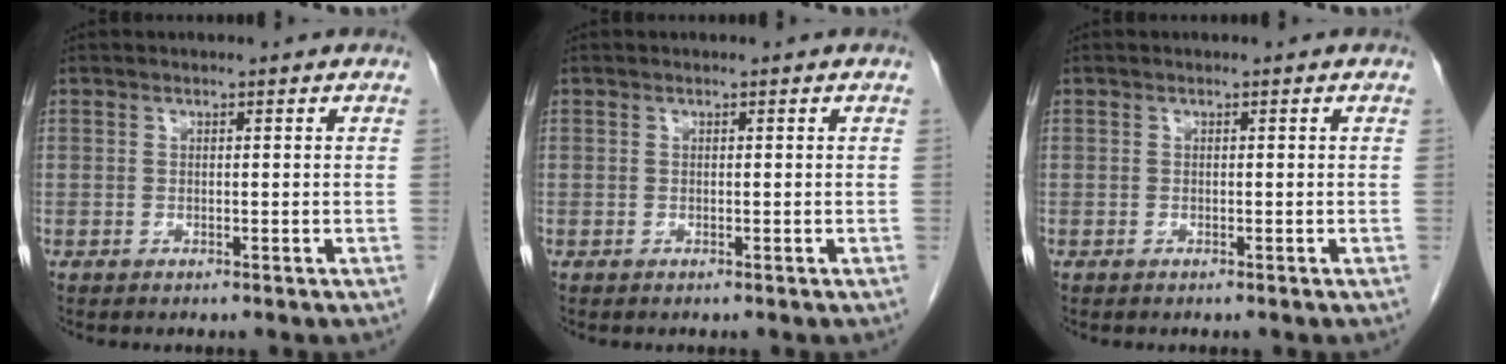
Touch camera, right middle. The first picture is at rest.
{"total": 0.0}
{"total": 0.0}